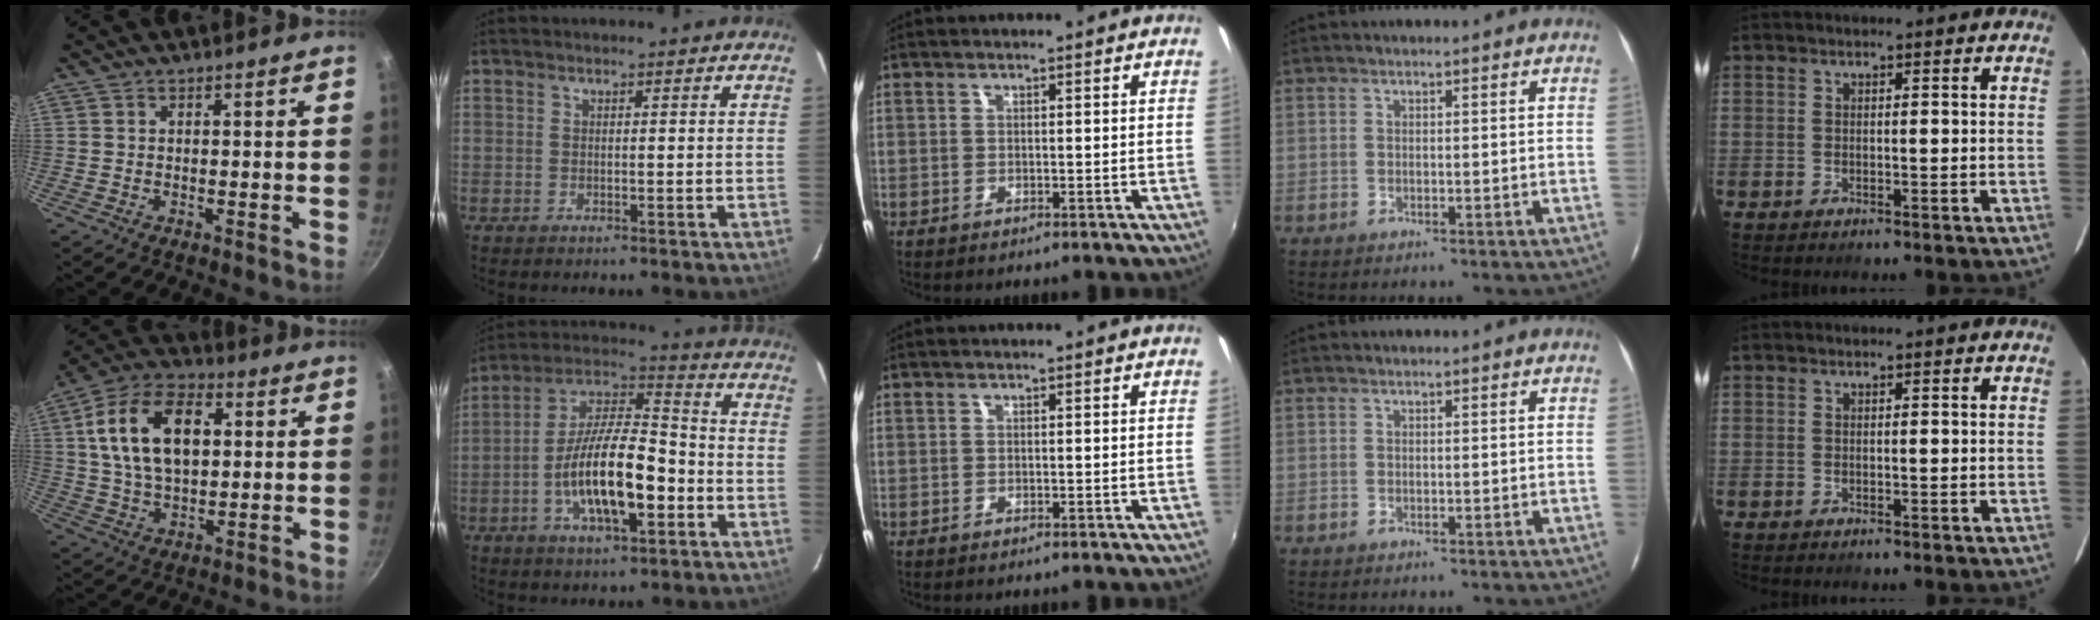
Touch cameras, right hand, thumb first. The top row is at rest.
{"thumb": {"total": 17.2, "force": [3.6, 10.3, 13.3], "torque": [-0.218, 0.011, 0.055]}, "index": {"total": 16.0, "force": [-4.9, 5.6, 14.1], "torque": [-0.264, 0.007, -0.086]}}